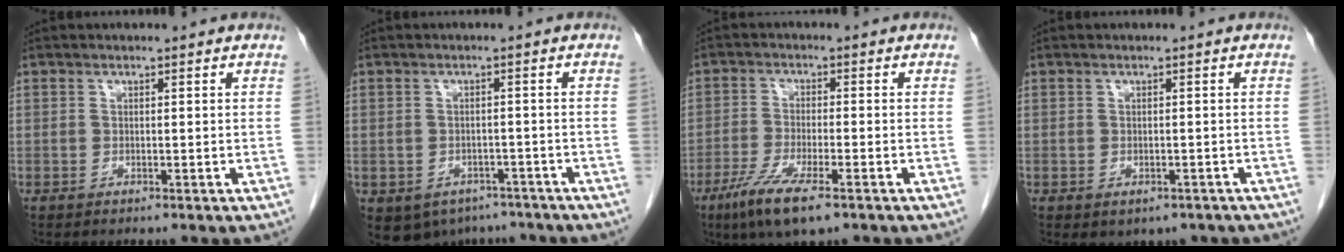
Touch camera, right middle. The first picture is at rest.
{"total": 9.4, "force": [-5.9, 6.9, 2.8], "torque": [-0.064, 0.000, -0.070]}
{"total": 8.0, "force": [-4.9, 1.1, 6.3], "torque": [-0.127, -0.021, -0.085]}
{"total": 4.4, "force": [-3.1, 2.6, 1.7], "torque": [-0.018, 0.002, -0.032]}